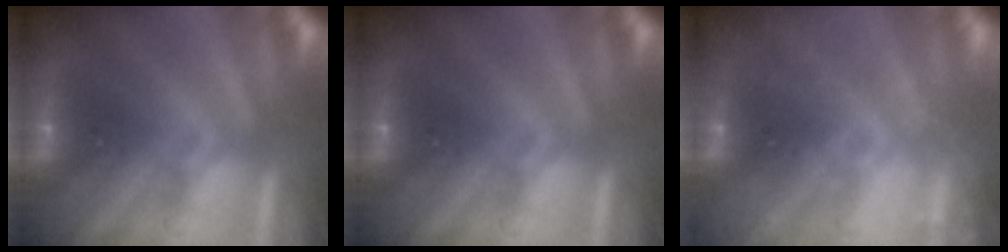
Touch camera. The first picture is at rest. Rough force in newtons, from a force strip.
{"total": 0.0}
{"total": 2.3}